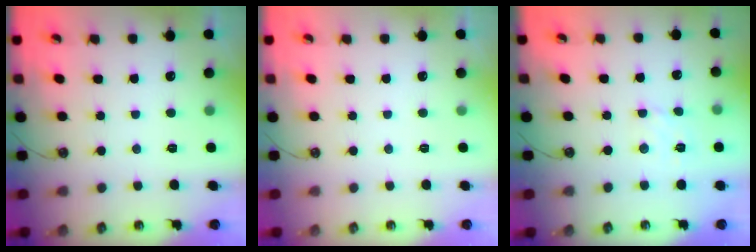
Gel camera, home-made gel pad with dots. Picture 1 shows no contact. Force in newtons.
{"total": 0.0}
{"total": 2.6, "press": 2.5, "slide": 0.7}